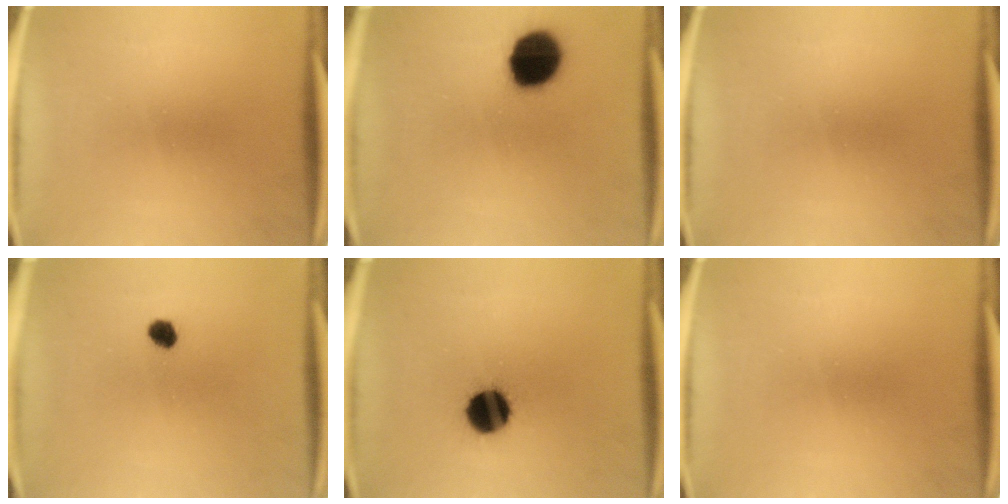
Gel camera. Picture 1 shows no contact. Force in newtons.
{"total": 14.4}
{"total": 0.0}
{"total": 2.5}
{"total": 10.9}
{"total": 0.0}